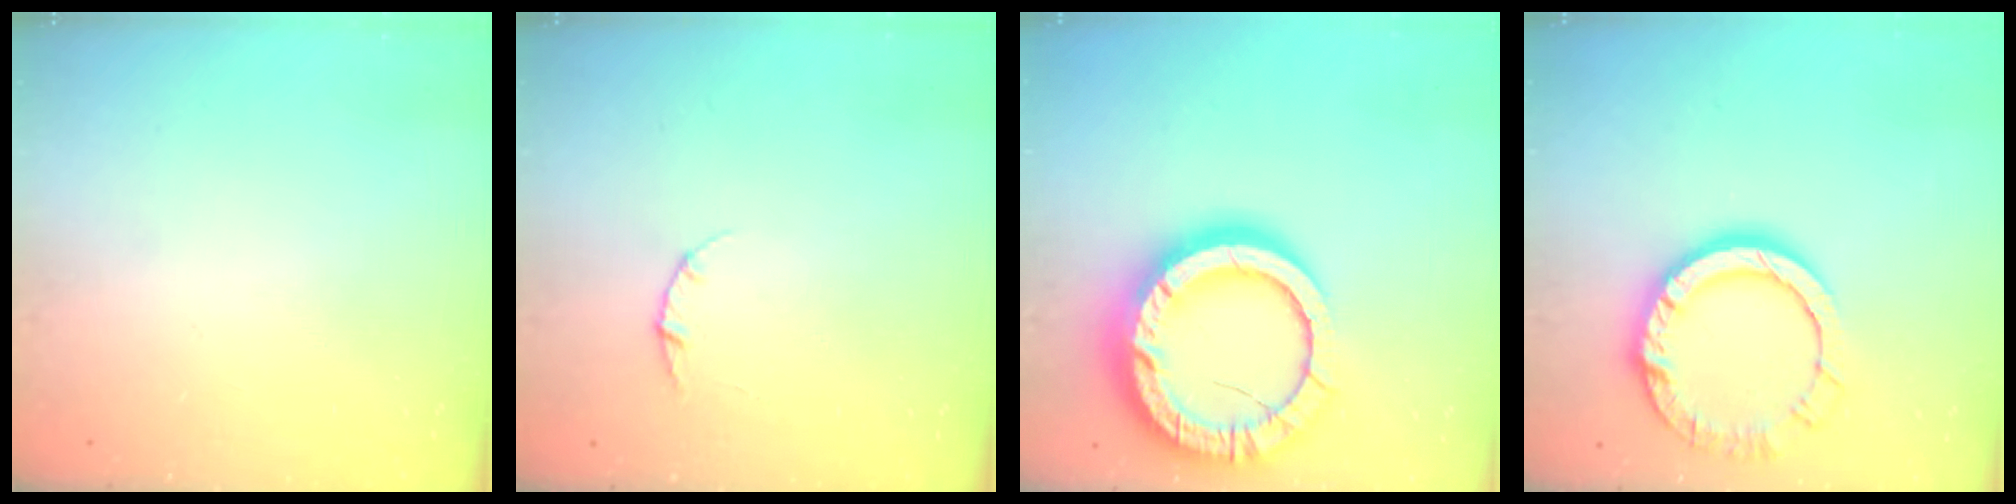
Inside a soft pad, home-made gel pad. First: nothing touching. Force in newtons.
{"total": 2.8, "press": 2.8, "slide": 0.4}
{"total": 22.5, "press": 22.4, "slide": 2.0}
{"total": 13.4, "press": 13.4, "slide": 1.4}